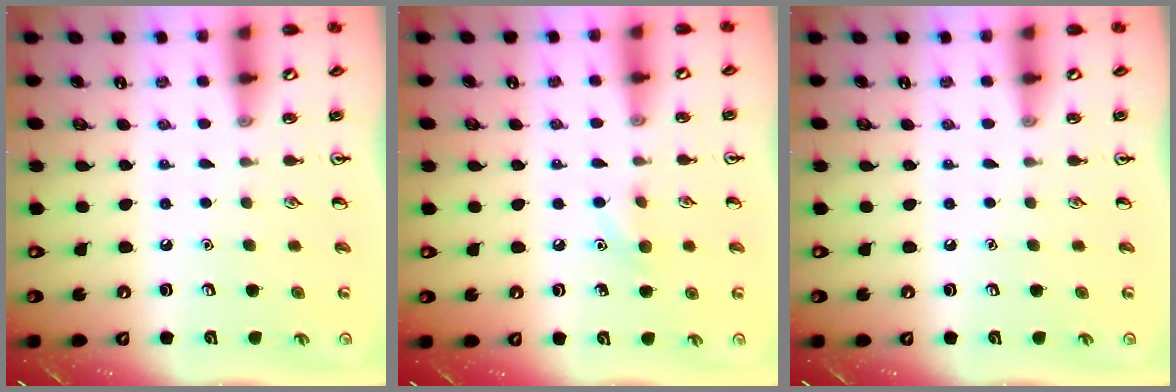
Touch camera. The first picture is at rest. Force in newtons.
{"total": 5.7, "press": 5.4, "slide": 1.7}
{"total": 0.0}